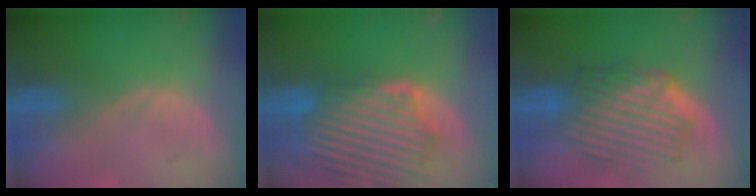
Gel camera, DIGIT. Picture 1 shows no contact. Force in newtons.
{"total": 13.1, "press": 11.4, "slide": 6.4}
{"total": 8.9, "press": 8.2, "slide": 3.4}